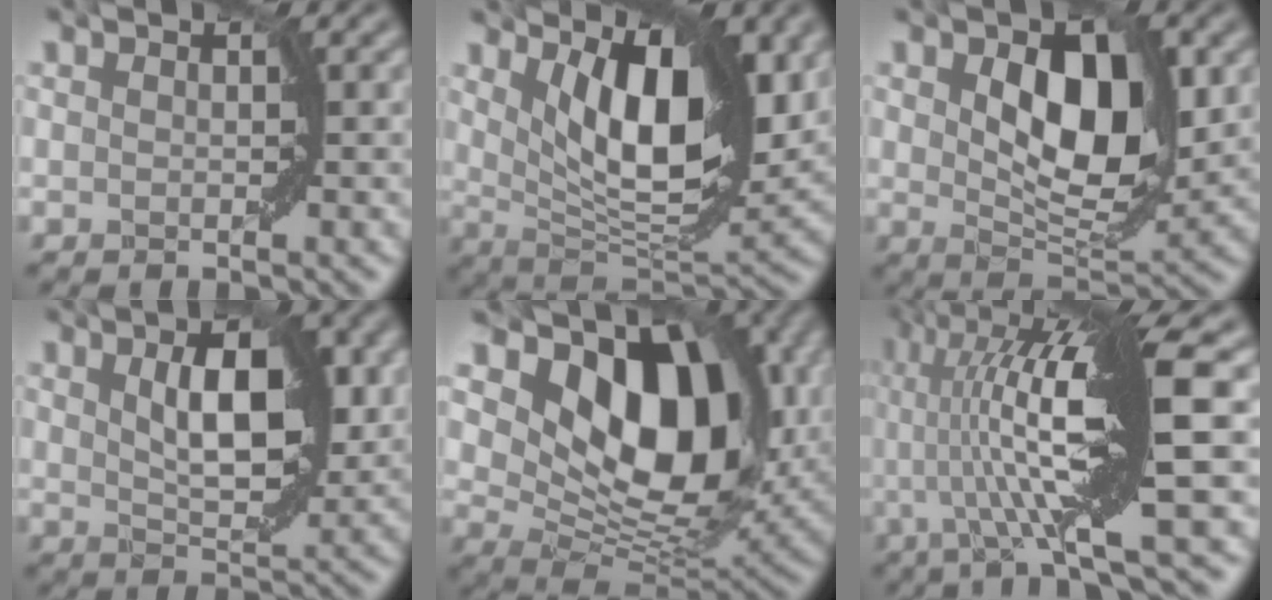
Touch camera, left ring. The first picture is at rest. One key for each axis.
{"total": 10.0, "fx": 3.6, "fy": 4.0, "fz": 8.5, "tx": -0.136, "ty": -0.014, "tz": 0.062}
{"total": 8.2, "fx": 1.7, "fy": 4.3, "fz": 6.8, "tx": -0.114, "ty": -0.006, "tz": 0.032}
{"total": 6.7, "fx": 1.7, "fy": 2.9, "fz": 5.8, "tx": -0.093, "ty": 0.002, "tz": 0.033}
{"total": 14.3, "fx": 5.1, "fy": 8.8, "fz": 10.1, "tx": -0.146, "ty": -0.006, "tz": 0.090}
{"total": 12.8, "fx": 0.8, "fy": 1.6, "fz": 12.7, "tx": -0.198, "ty": 0.017, "tz": 0.016}